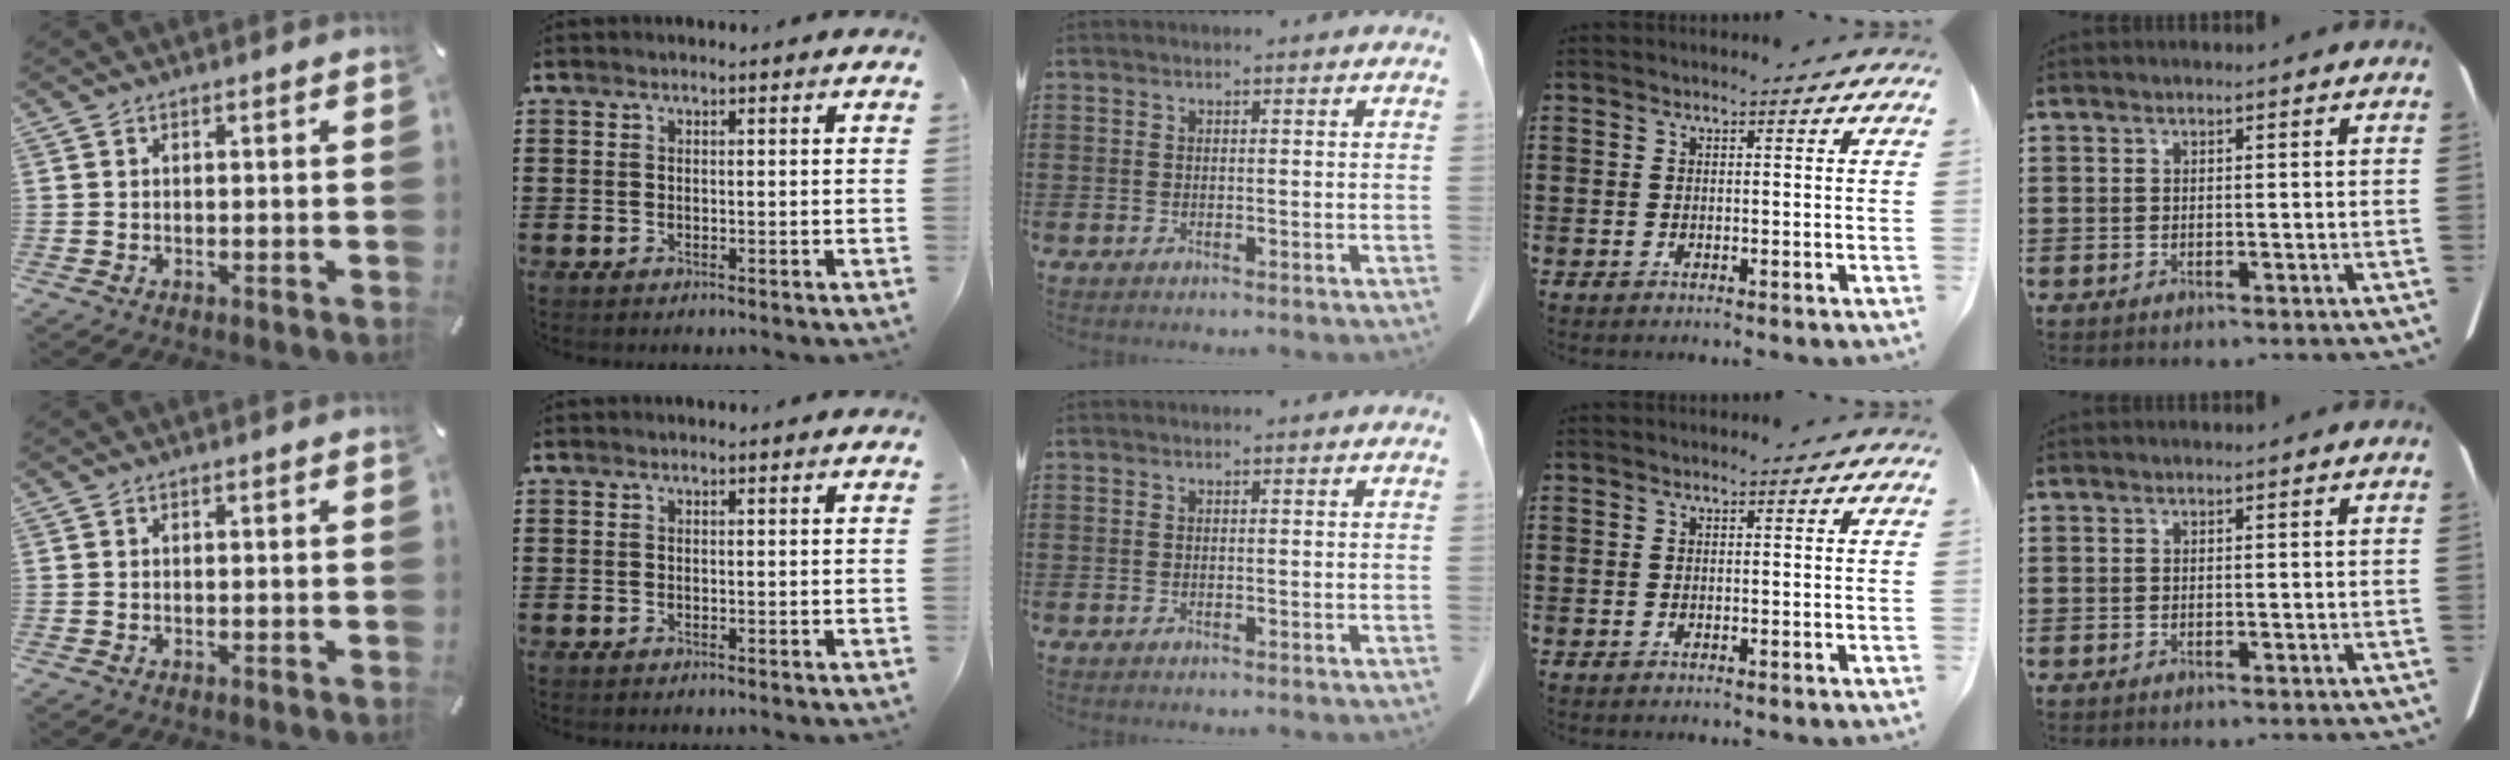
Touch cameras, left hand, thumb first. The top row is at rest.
{}